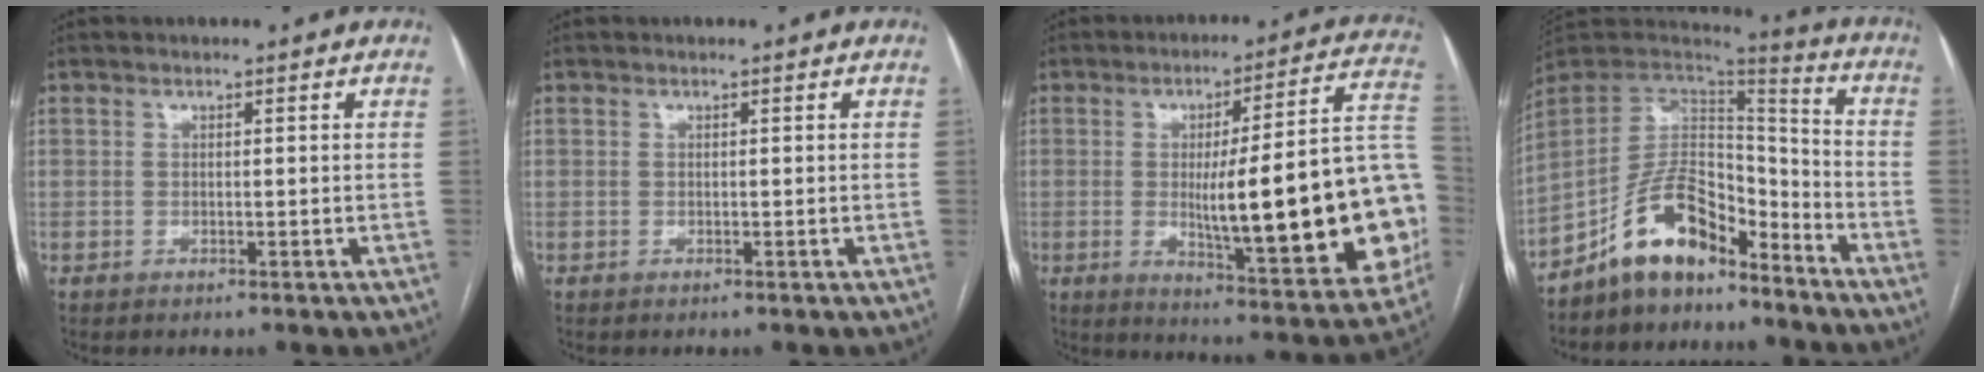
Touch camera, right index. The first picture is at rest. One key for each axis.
{"total": 0.0}
{"total": 26.7, "fx": -2.7, "fy": 3.8, "fz": 26.2, "tx": -0.283, "ty": 0.014, "tz": -0.031}
{"total": 12.8, "fx": -9.5, "fy": 5.7, "fz": 6.5, "tx": -0.113, "ty": 0.035, "tz": -0.173}